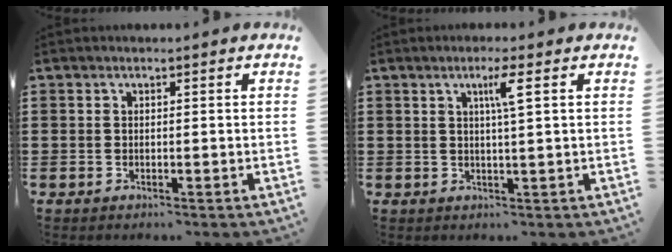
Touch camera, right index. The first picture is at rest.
{"total": 3.4, "force": [1.3, -0.2, 3.1], "torque": [-0.055, -0.006, 0.016]}